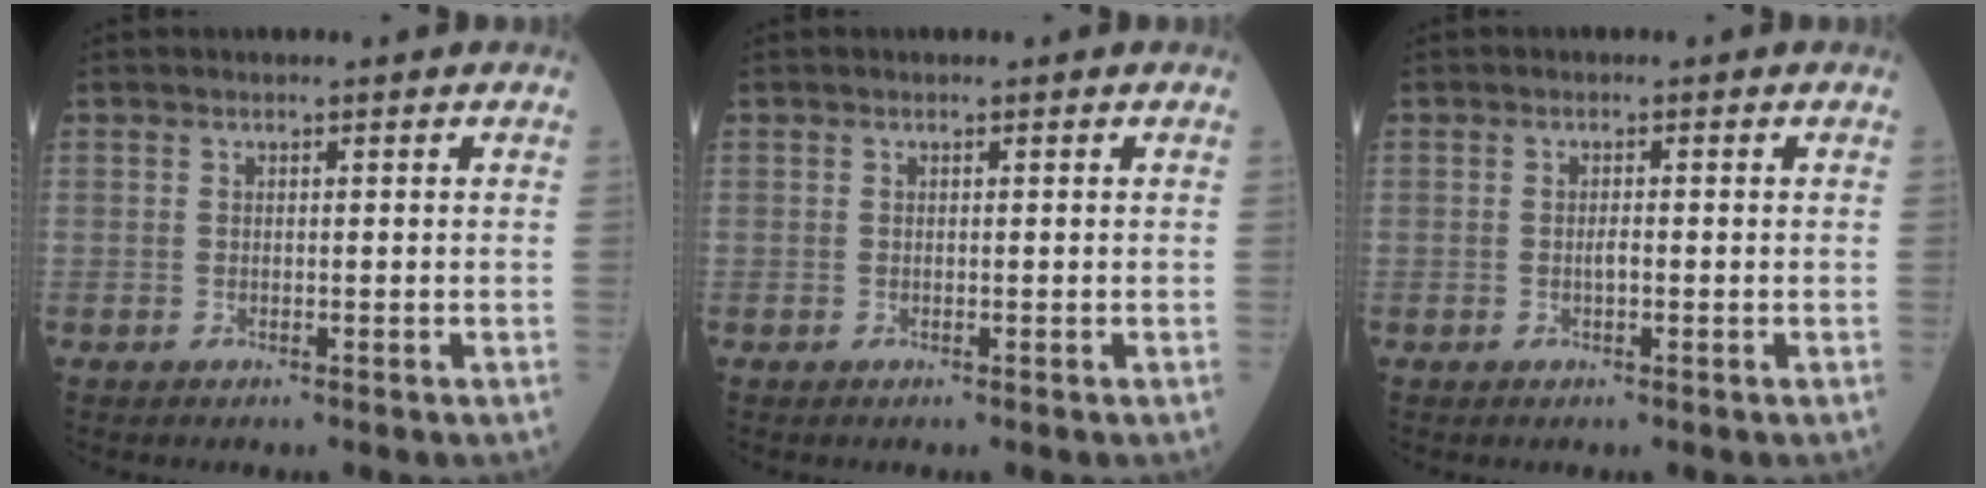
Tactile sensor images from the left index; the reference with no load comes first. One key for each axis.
{"total": 0.0}
{"total": 1.1, "fx": -0.4, "fy": 0.3, "fz": 0.9, "tx": -0.018, "ty": -0.001, "tz": -0.009}